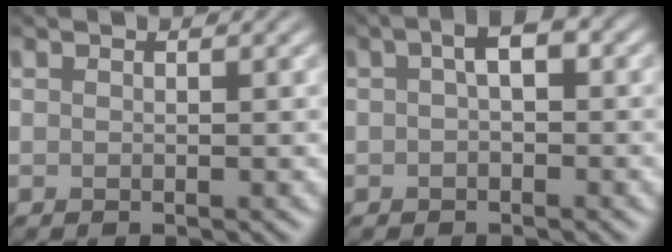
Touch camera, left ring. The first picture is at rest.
{"total": 1.7, "force": [0.1, 0.7, 1.6], "torque": [-0.022, 0.009, -0.003]}